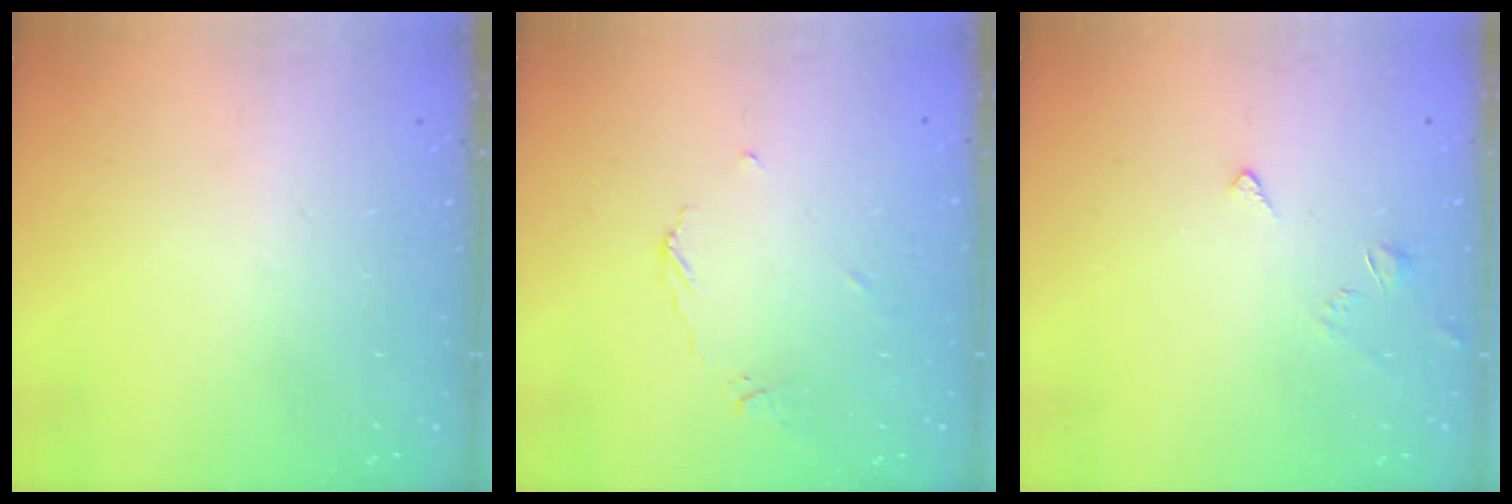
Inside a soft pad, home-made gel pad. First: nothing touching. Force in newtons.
{"total": 4.3, "press": 4.3, "slide": 0.6}
{"total": 2.5, "press": 2.4, "slide": 0.6}